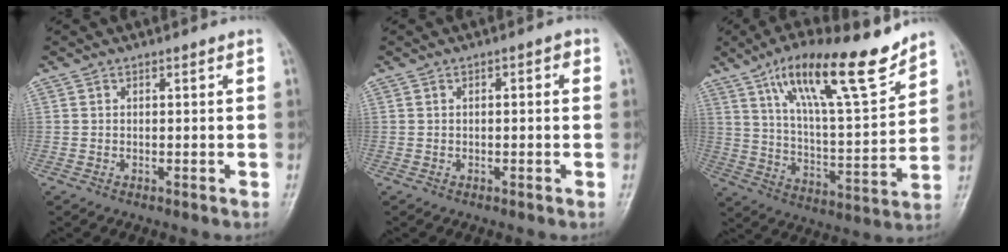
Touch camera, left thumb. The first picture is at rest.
{"total": 1.7, "force": [0.2, 0.8, 1.5], "torque": [-0.018, 0.008, -0.002]}
{"total": 19.8, "force": [13.0, 4.7, 14.2], "torque": [-0.207, -0.058, 0.223]}